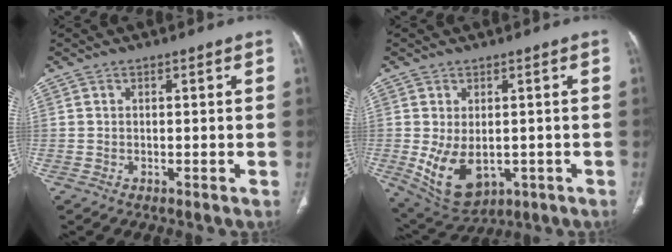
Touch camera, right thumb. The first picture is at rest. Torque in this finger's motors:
{"motor_torque": [-0.38, 0.30, 0.92, 0.08, 0.34]}